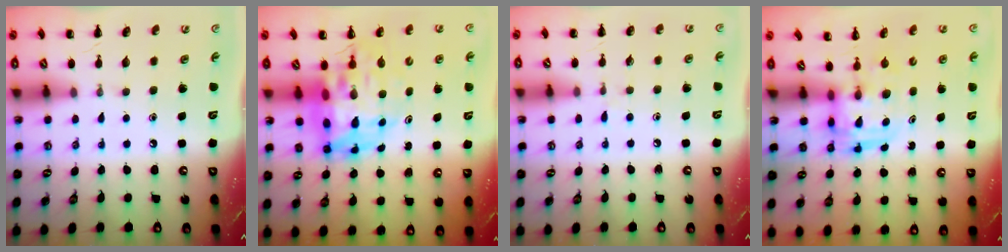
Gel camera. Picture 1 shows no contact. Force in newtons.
{"total": 15.0, "press": 14.4, "slide": 4.1}
{"total": 4.0, "press": 3.5, "slide": 2.0}
{"total": 3.0, "press": 3.0, "slide": 0.3}